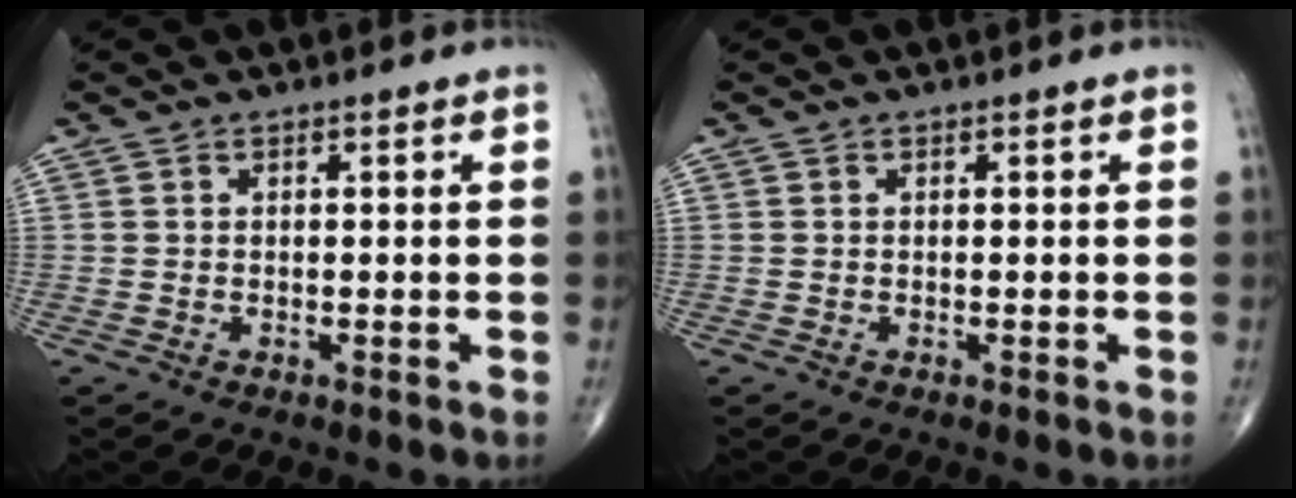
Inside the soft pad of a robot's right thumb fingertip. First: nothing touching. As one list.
[{"total": 0.0}]